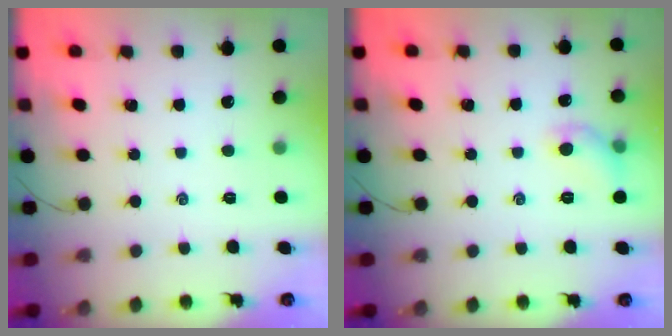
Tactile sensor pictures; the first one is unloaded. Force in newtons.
{"total": 6.6, "press": 6.5, "slide": 1.2}